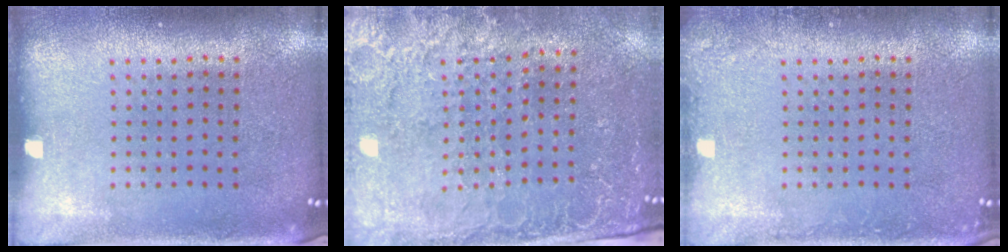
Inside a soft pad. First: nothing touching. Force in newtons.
{"total": 2.9, "press": 2.8, "slide": 0.8}
{"total": 1.2, "press": 1.2, "slide": 0.2}